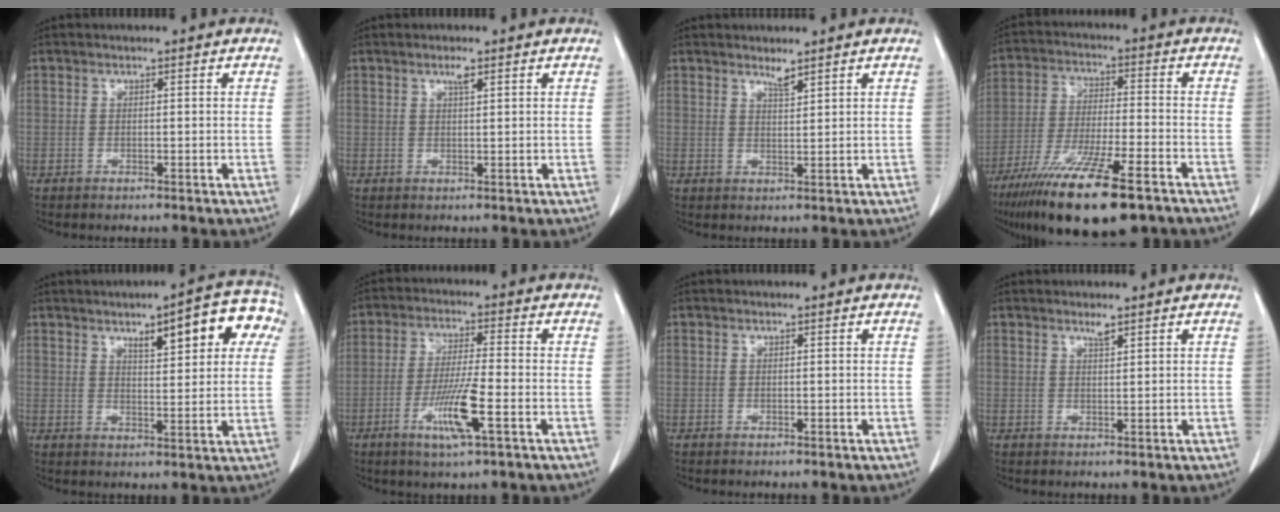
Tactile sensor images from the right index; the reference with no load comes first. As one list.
[{"total": 1.4, "force": [0.9, 0.1, 1.1], "torque": [-0.021, 0.000, 0.016]}, {"total": 1.7, "force": [1.5, -0.1, 0.8], "torque": [-0.013, -0.007, 0.030]}, {"total": 18.0, "force": [-12.2, 2.5, 13.0], "torque": [-0.222, -0.047, -0.208]}, {"total": 11.2, "force": [5.0, 3.0, 9.5], "torque": [-0.114, 0.023, 0.063]}, {"total": 8.6, "force": [-3.4, 0.1, 7.9], "torque": [-0.157, -0.013, -0.060]}, {"total": 0.0}, {"total": 1.3, "force": [1.0, 0.0, 0.8], "torque": [-0.015, -0.002, 0.020]}]